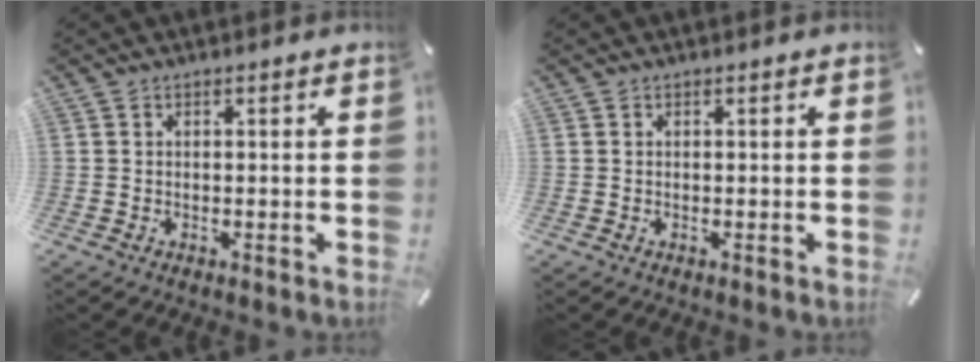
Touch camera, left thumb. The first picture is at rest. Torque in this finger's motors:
{"motor_torque": [0.00, 0.00, -0.11, 0.18, 0.00]}